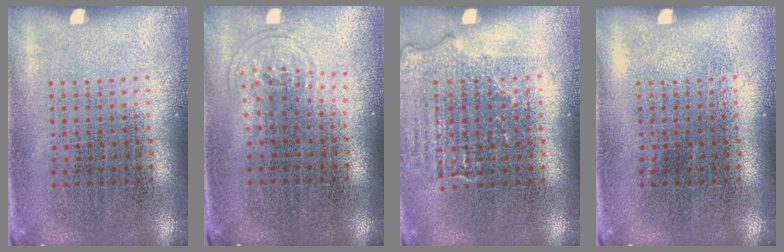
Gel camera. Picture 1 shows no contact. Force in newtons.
{"total": 0.9, "press": 0.7, "slide": 0.6}
{"total": 1.2, "press": 1.1, "slide": 0.5}
{"total": 0.0}